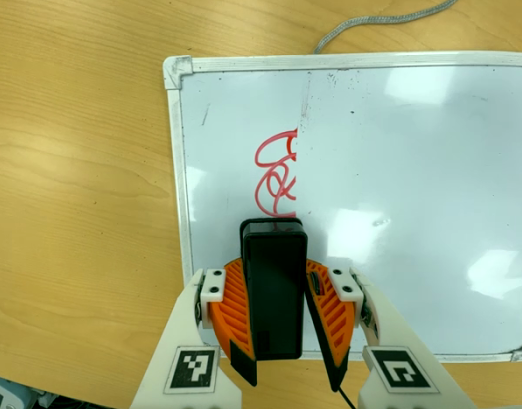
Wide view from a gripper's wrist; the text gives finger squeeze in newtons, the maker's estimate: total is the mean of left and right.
{"total": 9.5, "left": 9.2, "right": 9.8}